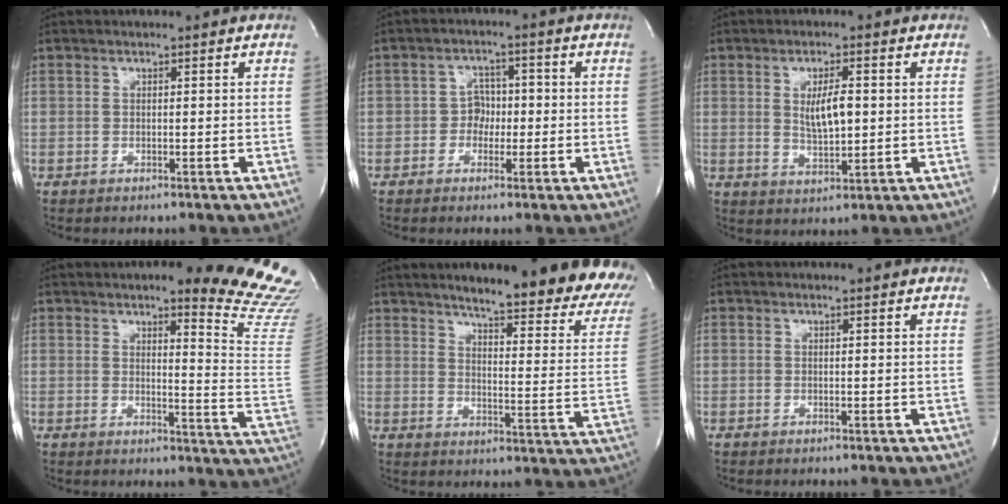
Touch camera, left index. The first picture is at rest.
{"total": 3.5, "force": [-0.8, 2.8, 1.9], "torque": [-0.023, 0.012, -0.017]}
{"total": 5.4, "force": [0.8, 1.7, 5.1], "torque": [-0.090, -0.001, 0.019]}
{"total": 16.1, "force": [14.4, 0.3, 7.3], "torque": [-0.081, -0.109, 0.150]}
{"total": 24.8, "force": [20.9, 3.1, 12.9], "torque": [-0.169, -0.076, 0.244]}
{"total": 2.3, "force": [2.2, 0.2, 0.5], "torque": [-0.016, 0.004, 0.016]}